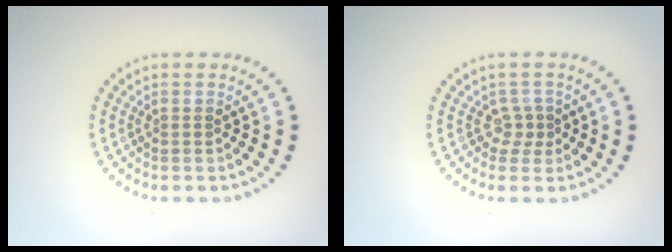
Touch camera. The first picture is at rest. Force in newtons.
{"total": 1.6, "press": 1.0, "slide": 1.2}